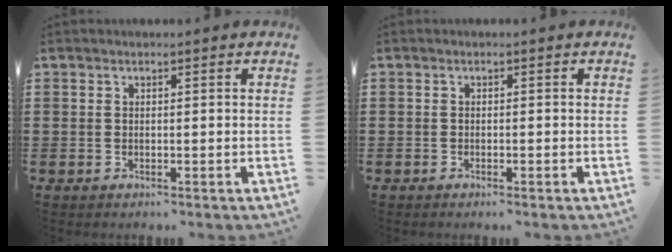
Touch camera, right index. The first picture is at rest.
{"total": 0.6, "force": [-0.5, 0.0, 0.2], "torque": [-0.005, -0.002, -0.011]}